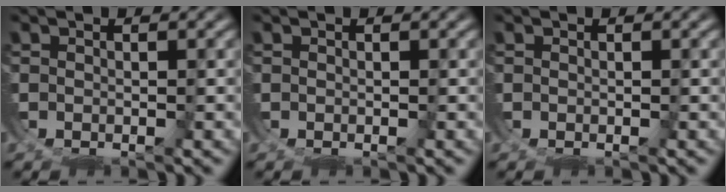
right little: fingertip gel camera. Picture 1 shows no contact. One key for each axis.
{"total": 0.0}
{"total": 0.0}